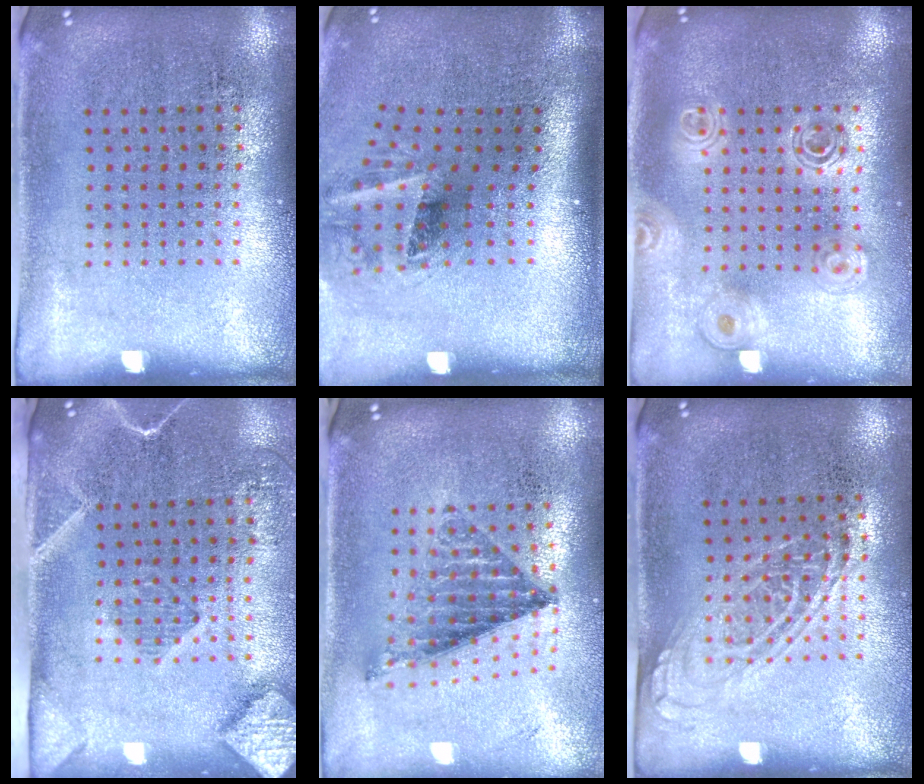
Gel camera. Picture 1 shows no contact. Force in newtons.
{"total": 1.9, "press": 1.2, "slide": 1.4}
{"total": 1.5, "press": 1.4, "slide": 0.7}
{"total": 2.7, "press": 2.0, "slide": 1.8}
{"total": 0.9, "press": 0.9, "slide": 0.3}
{"total": 1.4, "press": 1.2, "slide": 0.8}